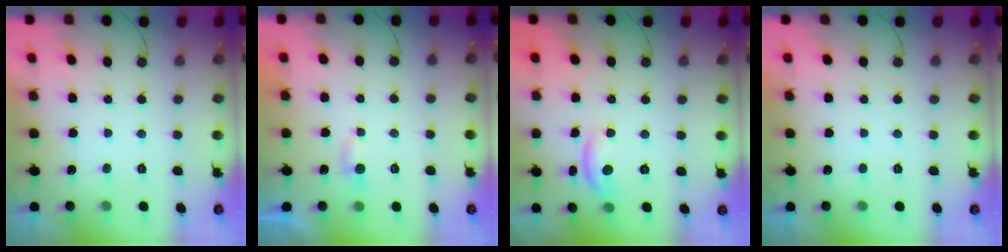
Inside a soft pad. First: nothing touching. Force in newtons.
{"total": 2.8, "press": 2.8, "slide": 0.2}
{"total": 7.4, "press": 7.4, "slide": 0.5}
{"total": 0.0}